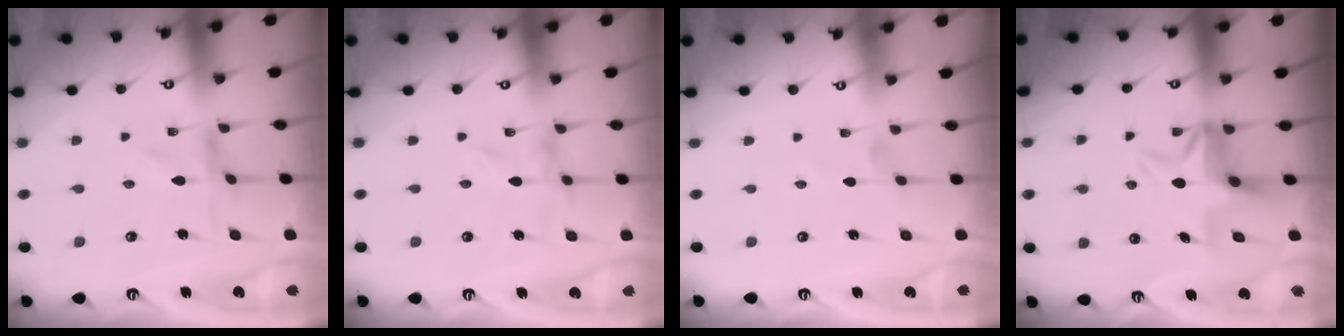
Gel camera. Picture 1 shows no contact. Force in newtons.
{"total": 0.0}
{"total": 0.0}
{"total": 5.5, "press": 5.2, "slide": 1.8}